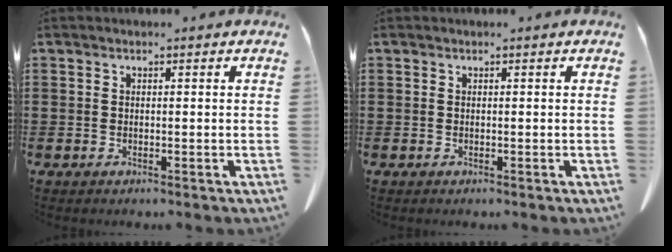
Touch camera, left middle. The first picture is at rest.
{"total": 0.0}